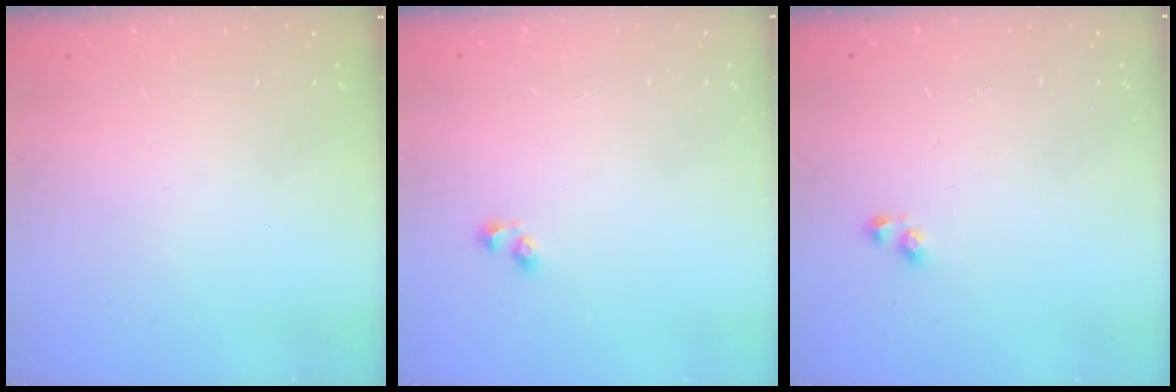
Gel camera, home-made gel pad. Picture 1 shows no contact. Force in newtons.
{"total": 2.6, "press": 2.3, "slide": 1.2}
{"total": 2.7, "press": 2.6, "slide": 0.6}